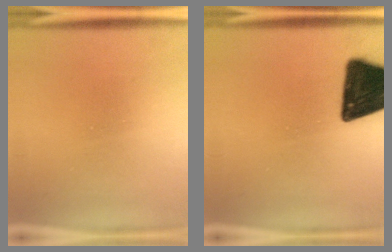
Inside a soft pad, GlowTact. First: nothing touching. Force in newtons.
{"total": 17.7}